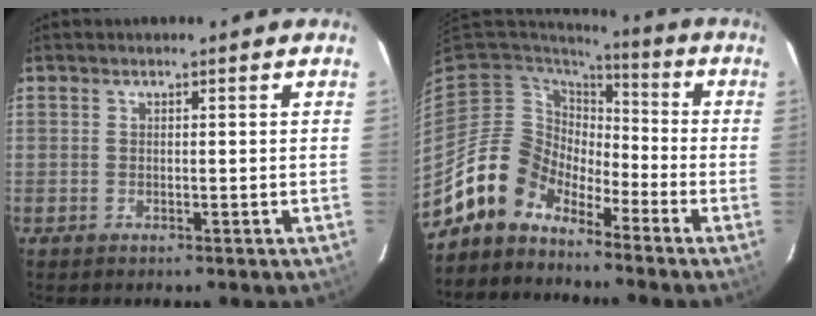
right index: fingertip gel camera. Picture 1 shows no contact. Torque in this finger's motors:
{"motor_torque": [0.46, -0.47, -0.15, -0.21]}